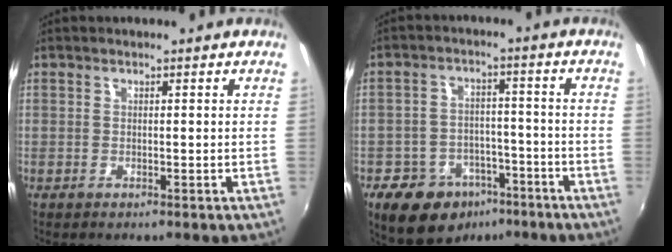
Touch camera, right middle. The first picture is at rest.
{"total": 12.4, "force": [-7.8, 8.5, 4.6], "torque": [-0.109, 0.017, -0.102]}